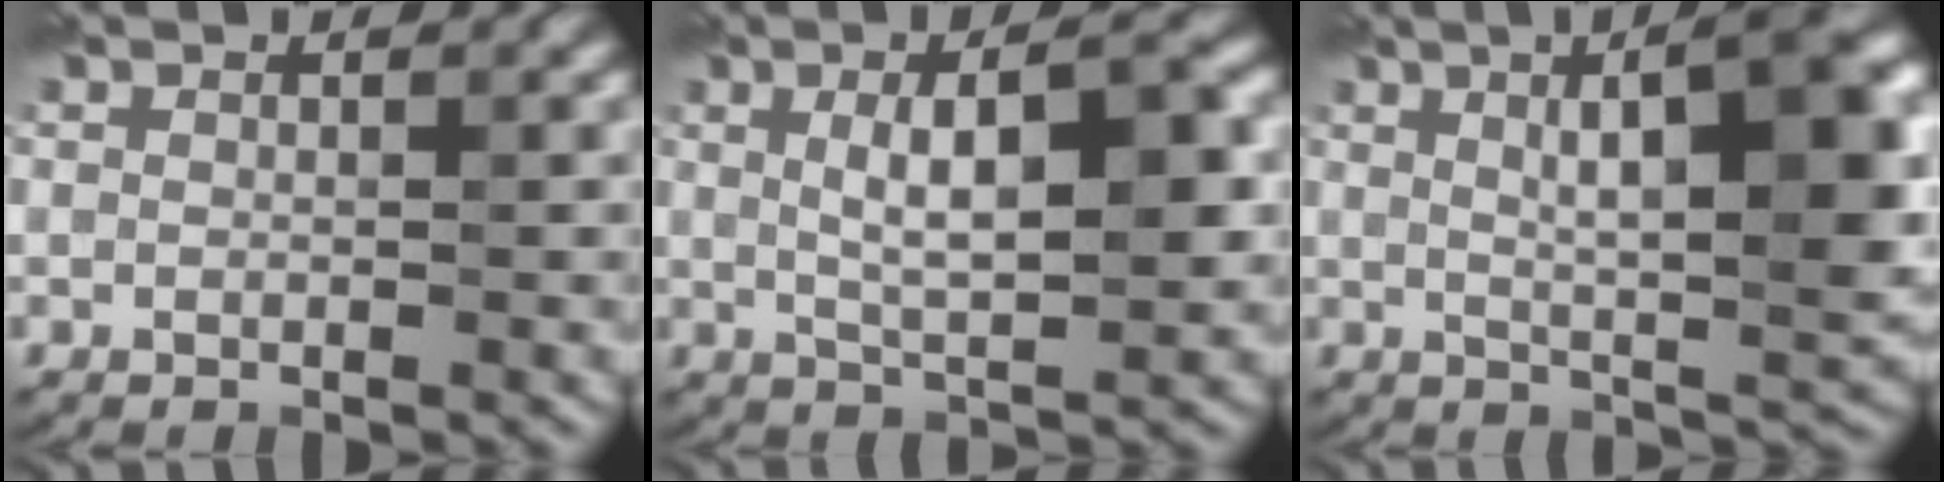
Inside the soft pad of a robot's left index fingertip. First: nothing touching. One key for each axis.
{"total": 6.3, "fx": 1.1, "fy": 1.7, "fz": 5.9, "tx": -0.093, "ty": 0.007, "tz": 0.016}
{"total": 9.9, "fx": 2.5, "fy": 2.3, "fz": 9.3, "tx": -0.116, "ty": 0.011, "tz": 0.036}